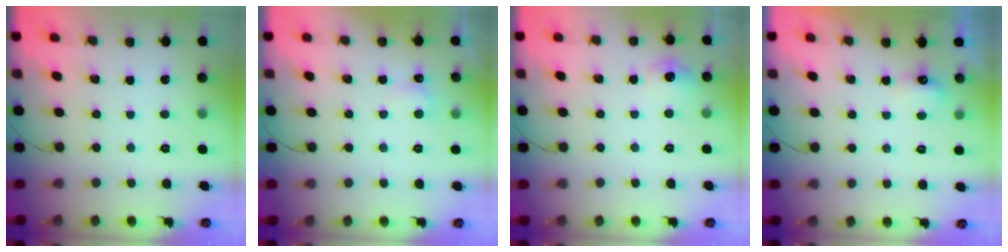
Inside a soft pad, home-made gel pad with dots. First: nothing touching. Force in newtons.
{"total": 3.0, "press": 2.9, "slide": 0.8}
{"total": 5.4, "press": 5.2, "slide": 1.6}
{"total": 3.7, "press": 3.5, "slide": 1.2}